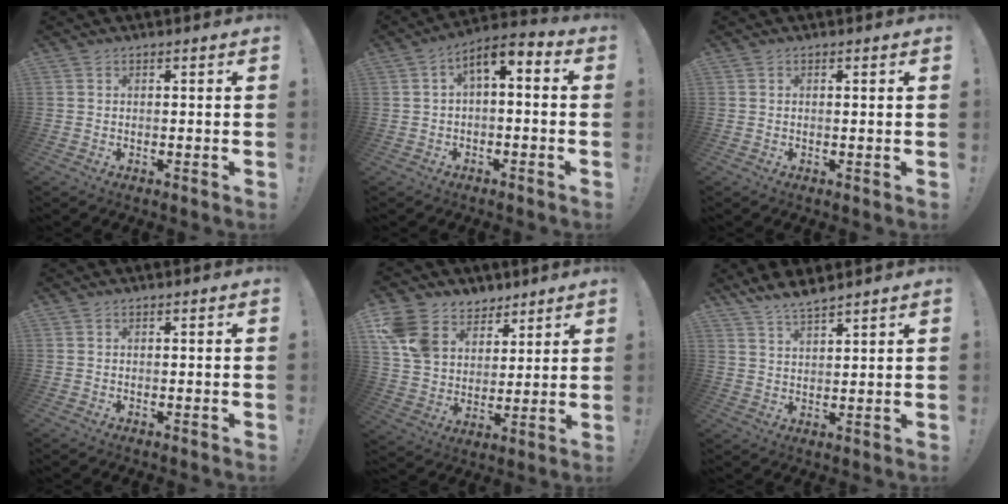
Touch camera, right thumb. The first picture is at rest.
{"total": 4.8, "force": [0.5, 2.1, 4.3], "torque": [-0.071, -0.004, 0.010]}
{"total": 0.5, "force": [0.2, -0.1, 0.5], "torque": [0.006, -0.007, 0.000]}
{"total": 0.0}
{"total": 14.1, "force": [7.2, 10.8, 5.3], "torque": [-0.094, -0.034, 0.146]}
{"total": 5.9, "force": [5.4, 0.6, 2.3], "torque": [-0.046, -0.032, 0.101]}